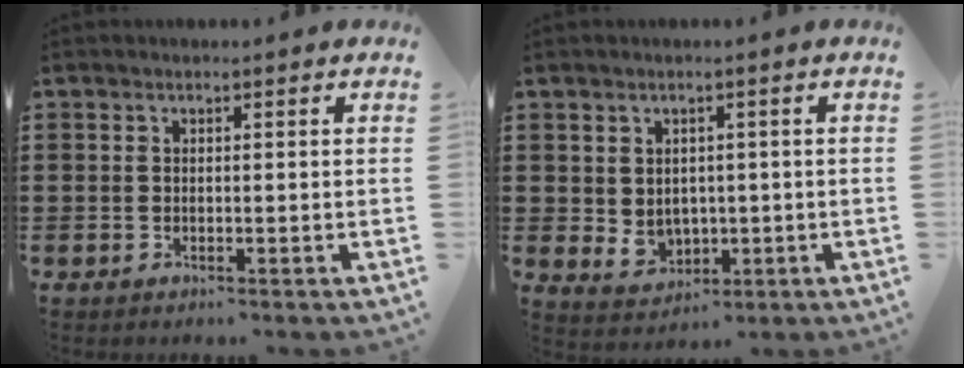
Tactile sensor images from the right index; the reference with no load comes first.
{"total": 3.0, "force": [0.8, 2.7, 1.1], "torque": [-0.025, -0.003, 0.013]}